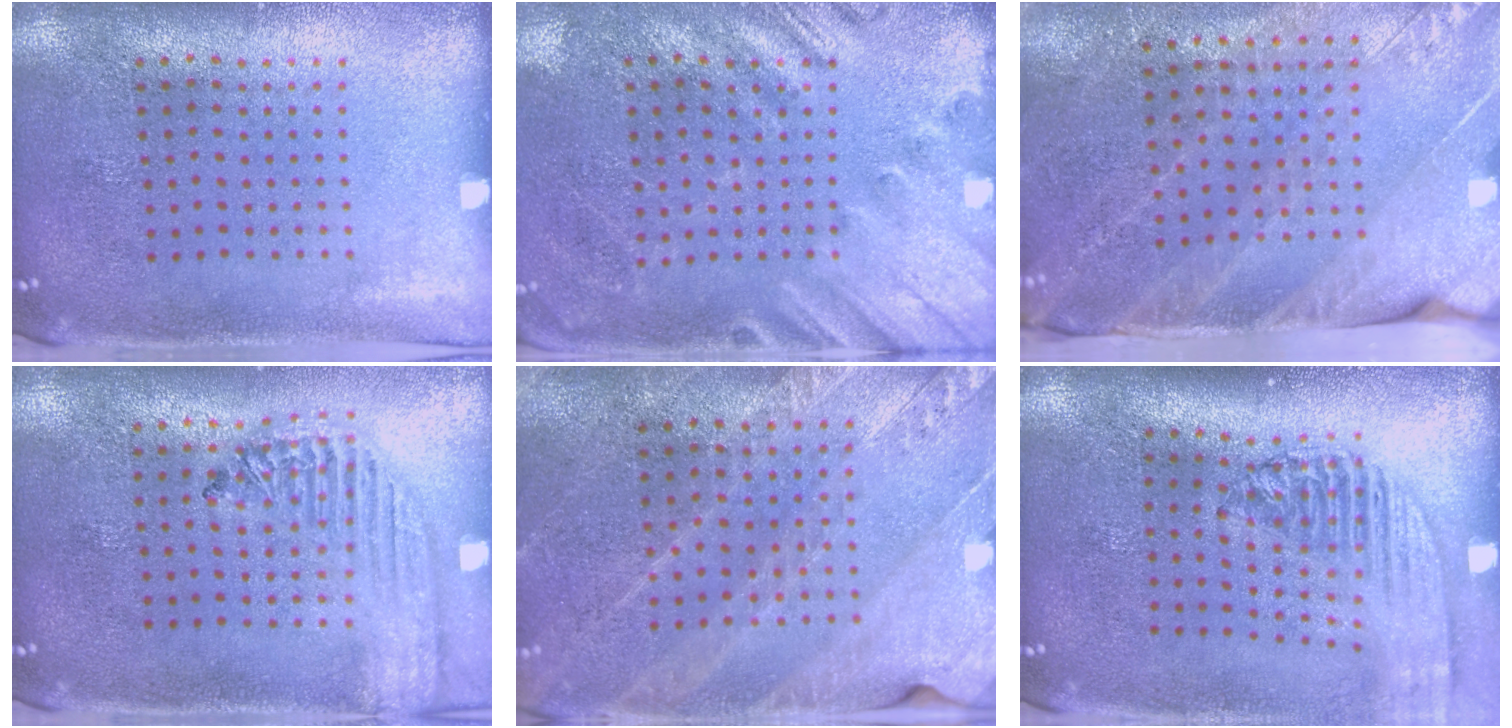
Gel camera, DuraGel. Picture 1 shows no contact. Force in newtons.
{"total": 2.4, "press": 2.0, "slide": 1.3}
{"total": 3.7, "press": 3.1, "slide": 1.9}
{"total": 1.8, "press": 1.7, "slide": 0.7}
{"total": 2.6, "press": 2.5, "slide": 0.7}
{"total": 2.3, "press": 1.7, "slide": 1.5}